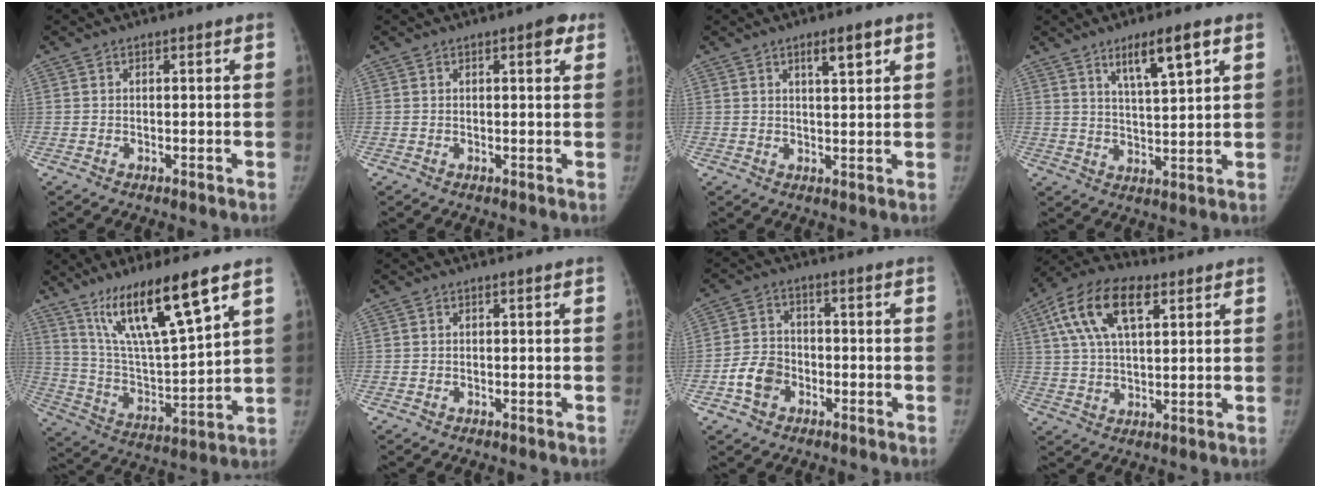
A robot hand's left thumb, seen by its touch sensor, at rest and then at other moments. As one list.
[{"total": 2.7, "force": [1.4, 1.0, 2.1], "torque": [-0.020, -0.002, 0.013]}, {"total": 4.3, "force": [2.3, 1.1, 3.4], "torque": [-0.045, -0.011, 0.037]}, {"total": 8.3, "force": [4.6, 1.5, 6.7], "torque": [-0.109, -0.023, 0.081]}, {"total": 18.8, "force": [11.9, 3.2, 14.3], "torque": [-0.242, -0.056, 0.227]}, {"total": 0.0}, {"total": 6.5, "force": [-2.8, 5.0, 3.1], "torque": [-0.044, 0.024, -0.052]}, {"total": 14.1, "force": [5.9, 7.1, 10.7], "torque": [-0.193, 0.012, 0.101]}]